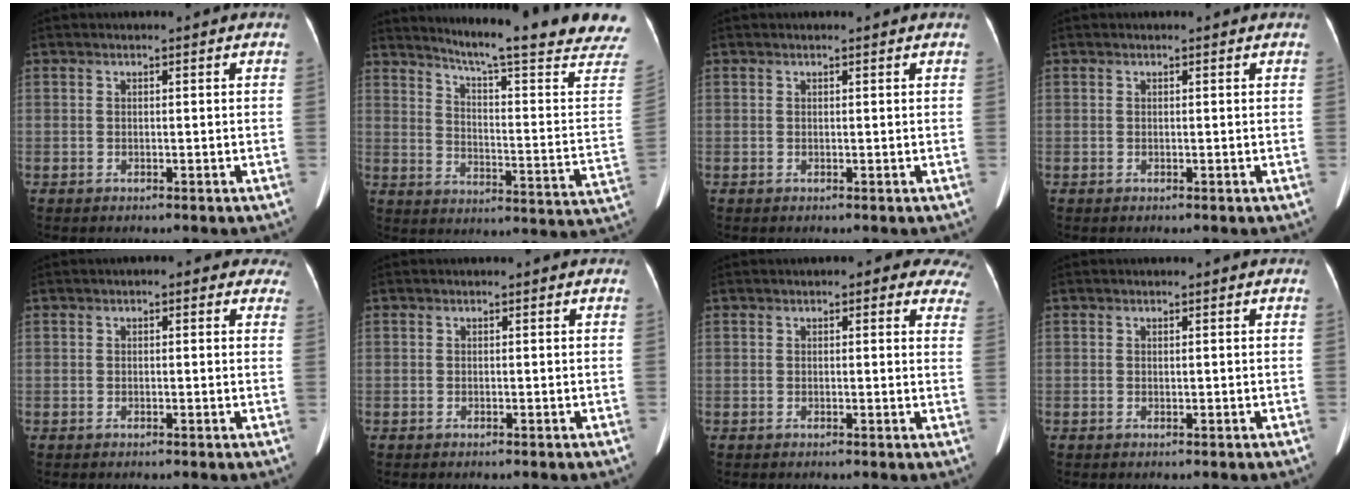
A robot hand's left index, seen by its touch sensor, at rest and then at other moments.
{"total": 22.9, "force": [19.9, -0.2, 11.4], "torque": [-0.161, -0.083, 0.250]}
{"total": 0.8, "force": [0.8, 0.0, 0.2], "torque": [-0.008, 0.004, 0.011]}
{"total": 0.0}
{"total": 4.8, "force": [3.4, 2.0, 2.7], "torque": [-0.010, 0.013, 0.026]}
{"total": 0.0}
{"total": 9.0, "force": [6.9, 3.0, 4.9], "torque": [-0.029, -0.003, 0.056]}
{"total": 0.0}